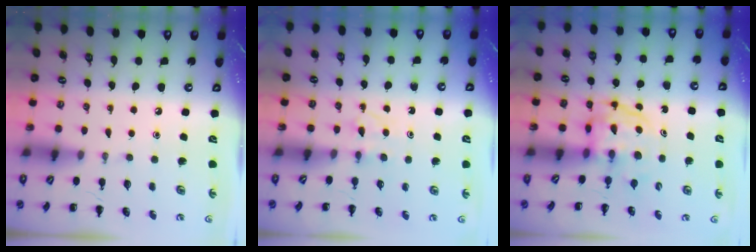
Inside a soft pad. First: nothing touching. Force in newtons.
{"total": 3.1, "press": 2.8, "slide": 1.3}
{"total": 3.8, "press": 3.8, "slide": 0.3}